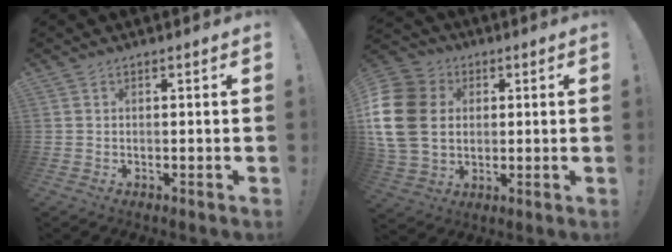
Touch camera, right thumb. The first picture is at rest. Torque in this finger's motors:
{"motor_torque": [1.63, 2.82, 1.04, -0.73, 0.68]}